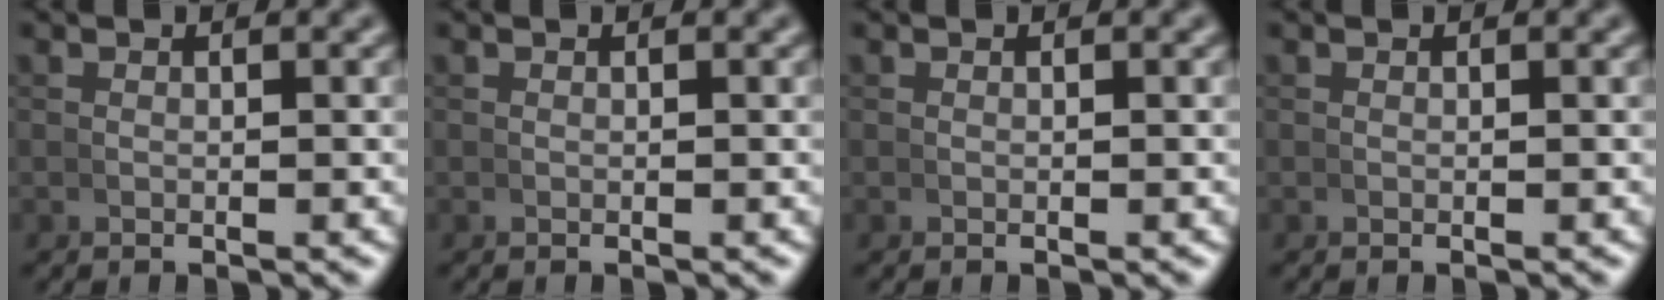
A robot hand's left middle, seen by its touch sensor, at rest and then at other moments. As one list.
[{"total": 0.0}, {"total": 0.0}, {"total": 0.0}]